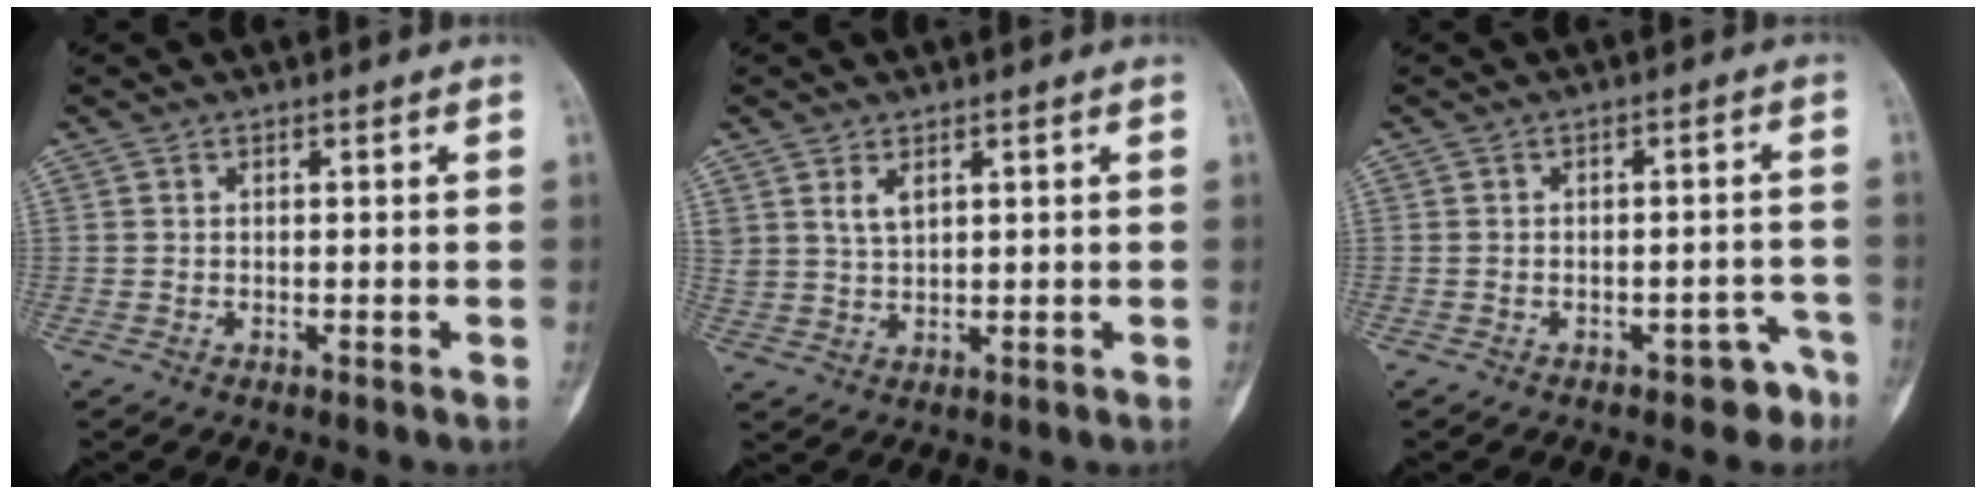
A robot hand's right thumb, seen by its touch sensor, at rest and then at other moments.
{"total": 3.4, "force": [1.8, 1.8, 2.3], "torque": [-0.038, -0.011, 0.042]}
{"total": 4.5, "force": [-2.9, 2.6, 2.1], "torque": [-0.007, 0.035, -0.032]}